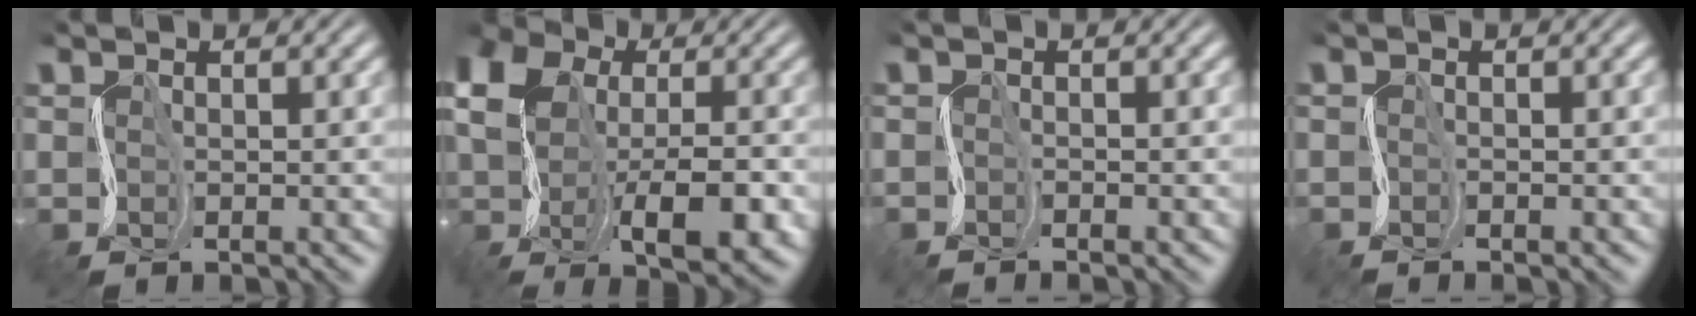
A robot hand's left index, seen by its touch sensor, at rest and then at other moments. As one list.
[{"total": 10.8, "force": [-0.3, 6.9, 8.3], "torque": [-0.150, -0.007, -0.001]}, {"total": 1.1, "force": [-1.0, -0.3, -0.5], "torque": [0.007, 0.001, -0.026]}, {"total": 0.8, "force": [-0.8, -0.2, -0.3], "torque": [0.005, 0.001, -0.020]}]